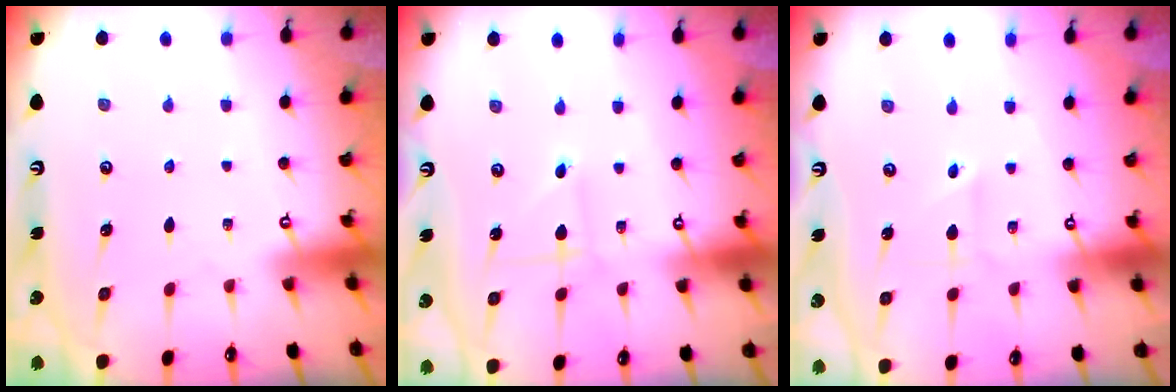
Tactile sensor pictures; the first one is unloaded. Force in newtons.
{"total": 2.2, "press": 2.1, "slide": 0.3}
{"total": 2.0, "press": 1.7, "slide": 1.0}